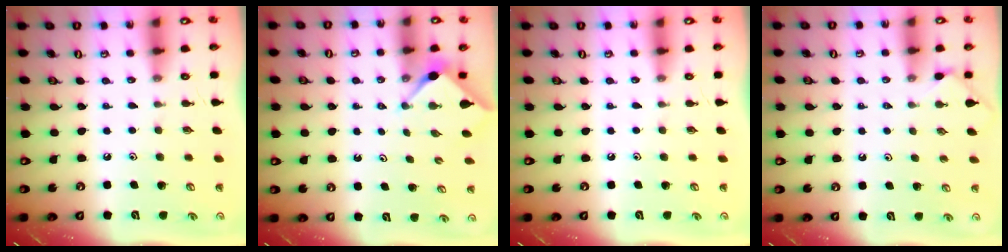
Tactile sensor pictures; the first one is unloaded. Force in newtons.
{"total": 2.8, "press": 2.8, "slide": 0.4}
{"total": 0.0}
{"total": 2.1, "press": 2.1, "slide": 0.4}